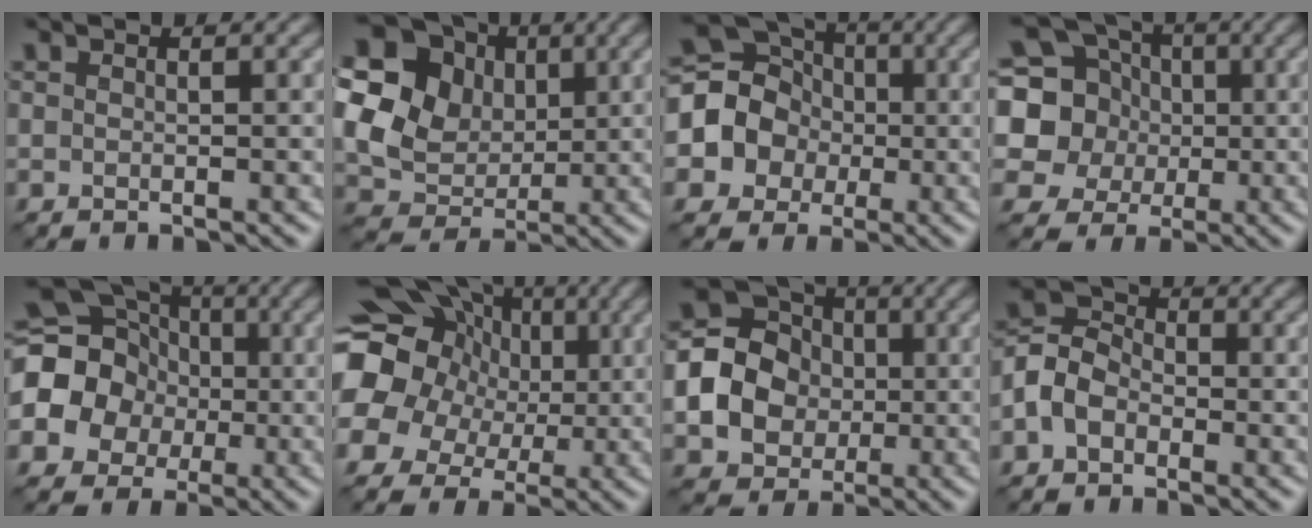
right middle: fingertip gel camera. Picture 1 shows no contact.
{"total": 17.0, "force": [4.9, 14.7, 6.9], "torque": [-0.193, 0.022, 0.077]}
{"total": 9.8, "force": [-0.7, 9.1, 3.4], "torque": [-0.098, 0.026, -0.036]}
{"total": 10.4, "force": [1.1, 9.5, 4.1], "torque": [-0.117, 0.026, -0.006]}
{"total": 13.8, "force": [-0.5, 12.7, 5.4], "torque": [-0.144, 0.023, -0.049]}
{"total": 17.1, "force": [3.3, 14.8, 7.9], "torque": [-0.179, 0.031, 0.032]}
{"total": 9.9, "force": [-0.6, 8.7, 4.7], "torque": [-0.105, 0.011, -0.037]}
{"total": 4.0, "force": [-1.4, 3.0, 2.2], "torque": [-0.047, 0.011, -0.036]}